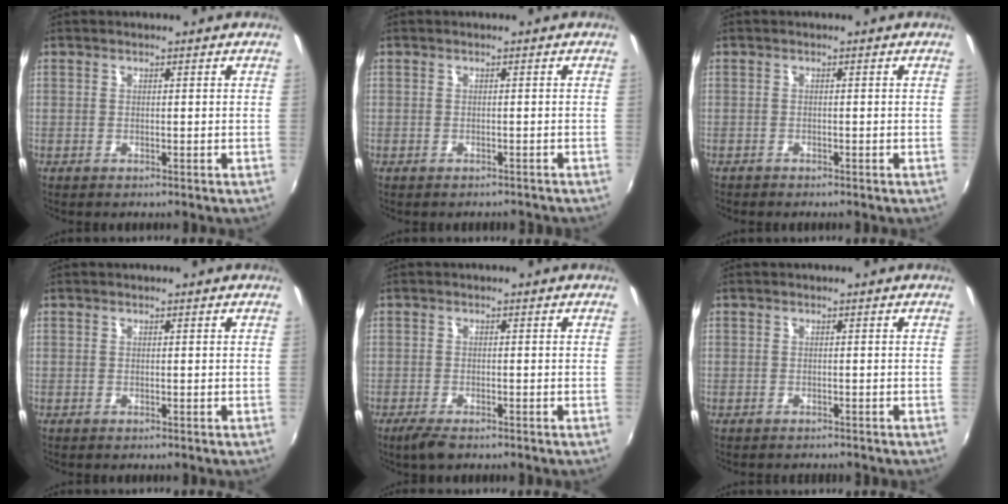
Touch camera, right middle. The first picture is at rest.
{"total": 2.2, "force": [-1.9, 0.7, 0.6], "torque": [-0.009, -0.005, -0.022]}
{"total": 0.9, "force": [-0.8, 0.4, 0.0], "torque": [-0.005, 0.000, -0.016]}
{"total": 0.0}
{"total": 3.2, "force": [-2.4, 1.0, 1.9], "torque": [-0.049, -0.010, -0.045]}
{"total": 1.2, "force": [-1.1, 0.5, 0.1], "torque": [-0.008, -0.001, -0.017]}